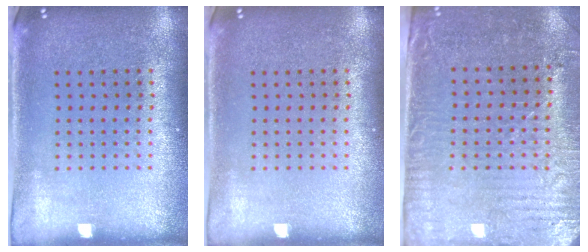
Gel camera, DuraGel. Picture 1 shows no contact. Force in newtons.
{"total": 0.0}
{"total": 3.2, "press": 2.8, "slide": 1.6}